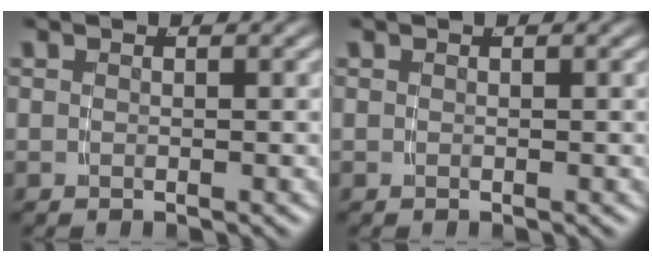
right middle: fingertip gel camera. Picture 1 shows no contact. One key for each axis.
{"total": 0.0}